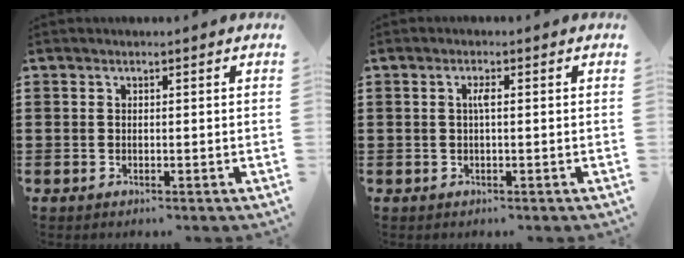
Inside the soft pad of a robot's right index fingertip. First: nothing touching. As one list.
[{"total": 1.7, "force": [0.1, 0.3, 1.7], "torque": [-0.033, 0.001, 0.000]}]